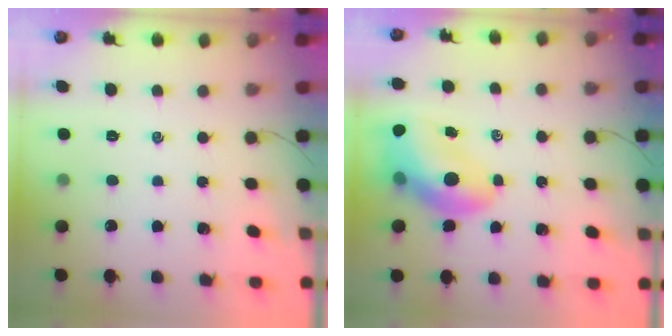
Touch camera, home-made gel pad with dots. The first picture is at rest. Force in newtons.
{"total": 13.3, "press": 12.7, "slide": 4.0}